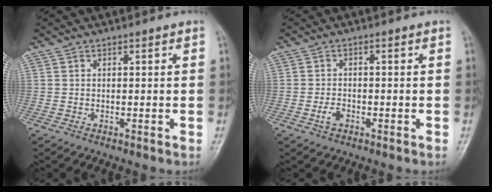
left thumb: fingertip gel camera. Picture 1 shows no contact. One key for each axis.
{"total": 2.5, "fx": -1.2, "fy": 1.5, "fz": 1.6, "tx": -0.030, "ty": 0.010, "tz": -0.022}